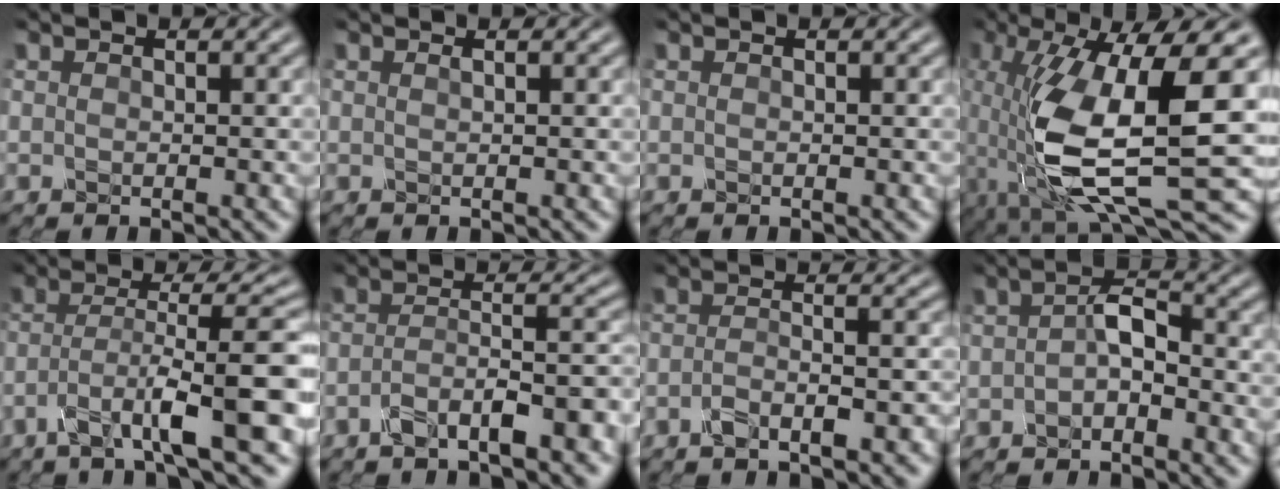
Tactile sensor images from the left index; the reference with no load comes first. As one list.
[{"total": 0.0}, {"total": 0.0}, {"total": 12.8, "force": [-2.5, 3.8, 11.9], "torque": [-0.240, -0.024, -0.041]}, {"total": 7.2, "force": [-3.4, 0.7, 6.4], "torque": [-0.107, 0.011, -0.073]}, {"total": 5.4, "force": [-3.7, 1.2, 3.7], "torque": [-0.063, 0.007, -0.075]}, {"total": 3.6, "force": [-2.7, 0.7, 2.2], "torque": [-0.039, 0.004, -0.057]}, {"total": 3.3, "force": [-1.2, 1.7, 2.5], "torque": [-0.047, 0.005, -0.032]}]